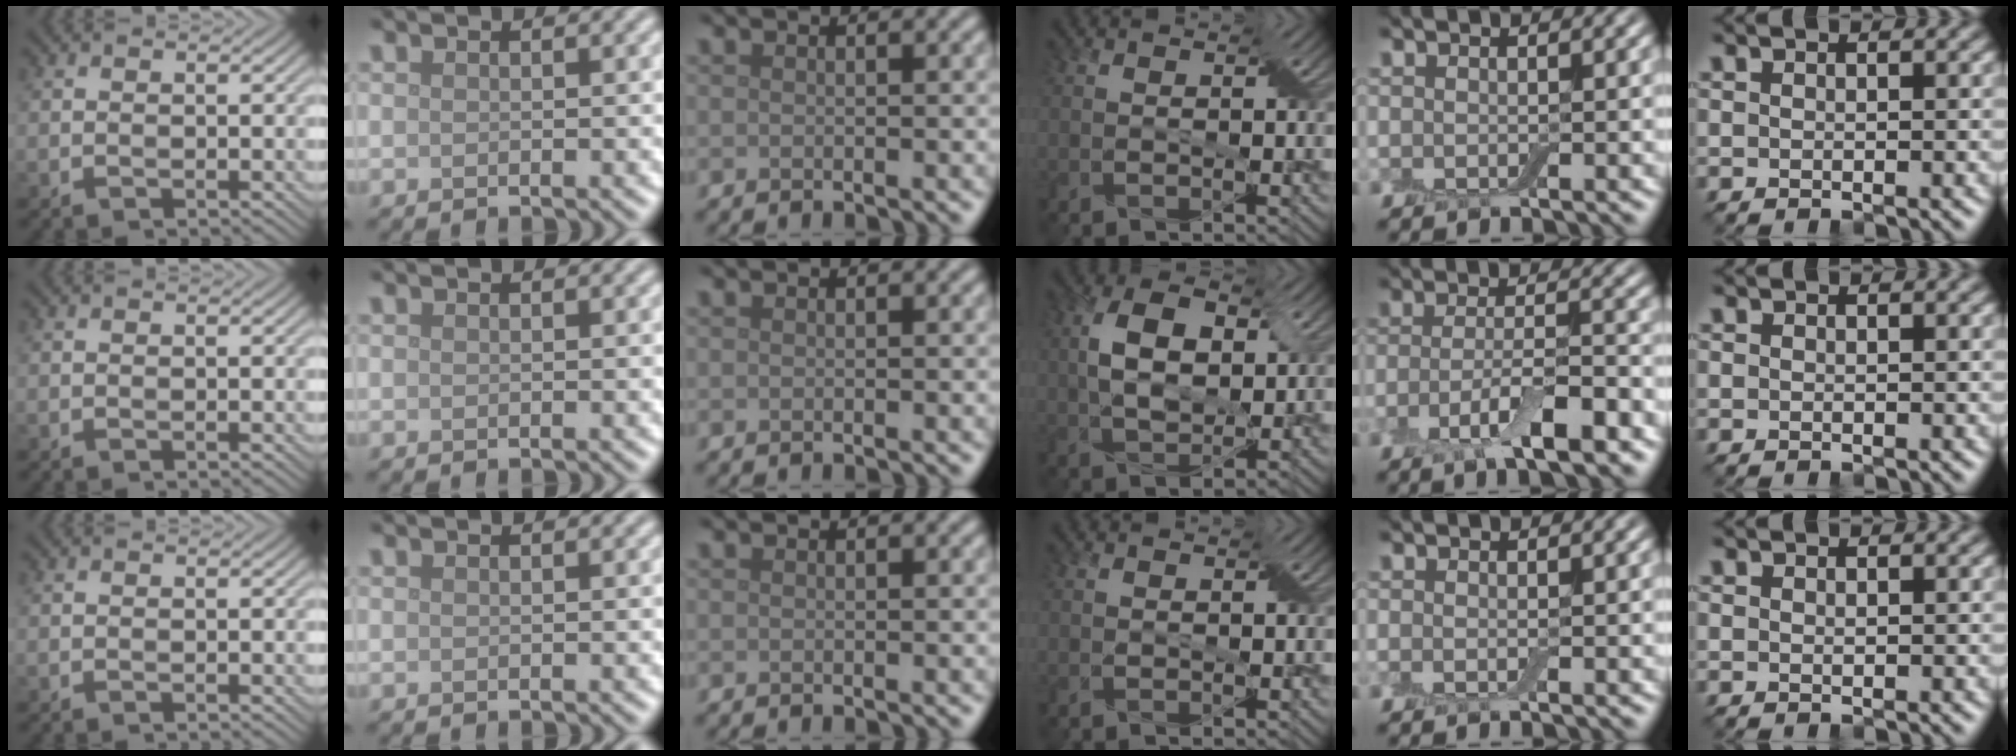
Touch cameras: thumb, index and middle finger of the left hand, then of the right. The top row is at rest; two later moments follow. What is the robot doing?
{"motion": "wipe", "object": "dish"}